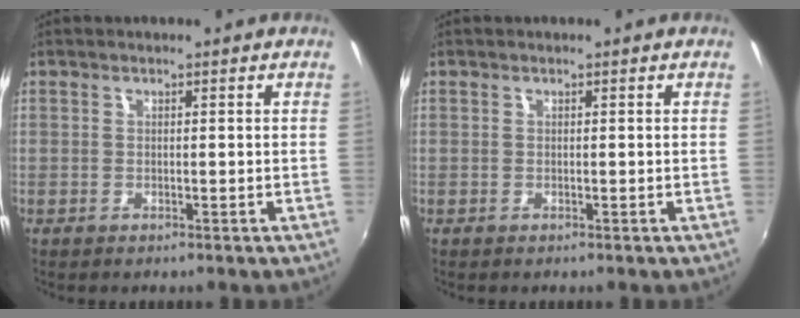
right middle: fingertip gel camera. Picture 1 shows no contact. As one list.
[{"total": 0.0}]